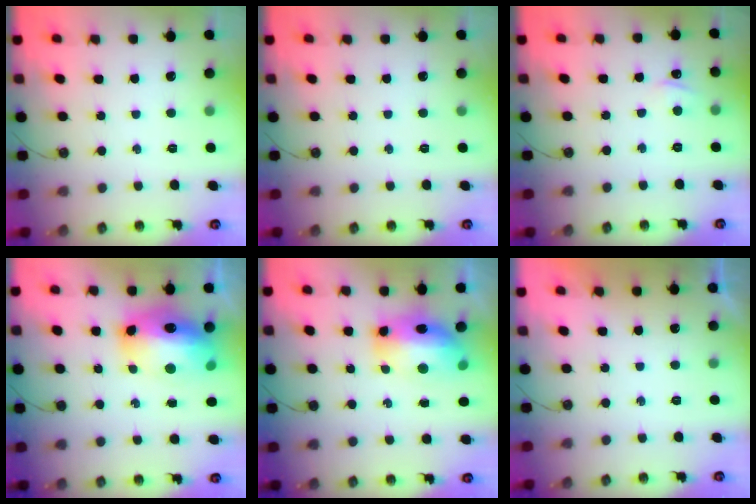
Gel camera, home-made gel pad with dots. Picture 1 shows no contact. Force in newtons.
{"total": 0.0}
{"total": 2.4, "press": 2.4, "slide": 0.4}
{"total": 16.4, "press": 16.3, "slide": 1.6}
{"total": 14.5, "press": 14.5, "slide": 1.4}
{"total": 0.0}